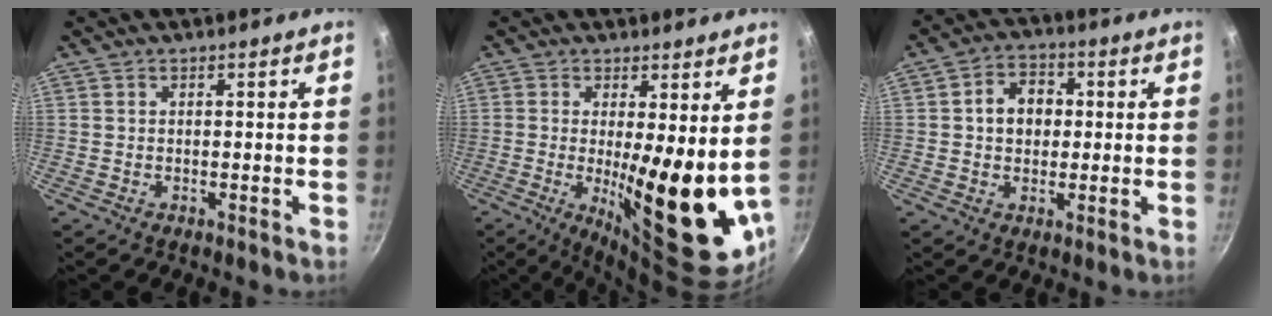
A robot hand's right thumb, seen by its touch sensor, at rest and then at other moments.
{"total": 16.9, "force": [0.6, 4.8, 16.1], "torque": [-0.207, -0.039, 0.018]}
{"total": 7.3, "force": [0.7, 5.8, 4.4], "torque": [-0.041, 0.011, 0.002]}